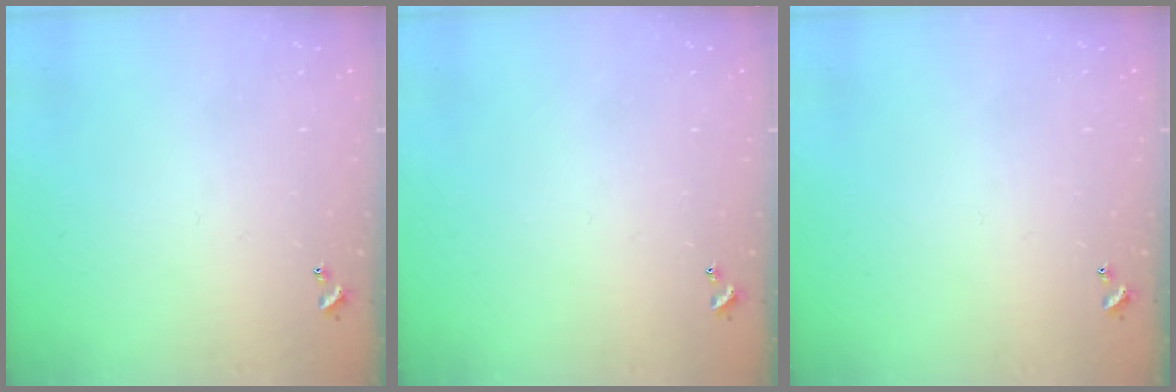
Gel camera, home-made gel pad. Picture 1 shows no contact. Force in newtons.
{"total": 0.0}
{"total": 0.0}